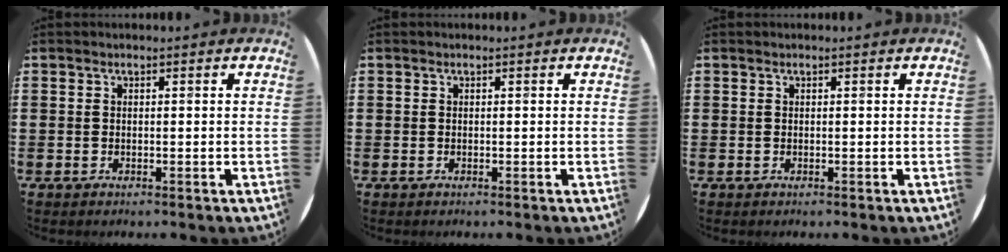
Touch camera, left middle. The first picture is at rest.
{"total": 0.0}
{"total": 0.0}